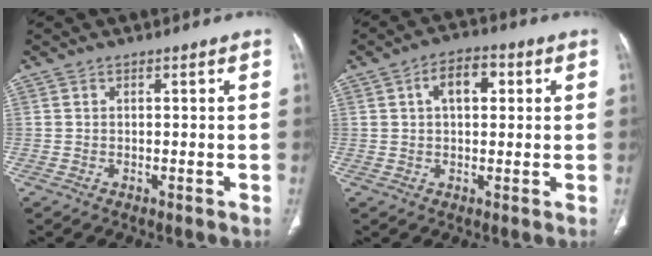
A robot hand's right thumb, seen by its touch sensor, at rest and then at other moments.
{"total": 6.9, "force": [1.9, 4.0, 5.3], "torque": [-0.073, 0.012, 0.025]}